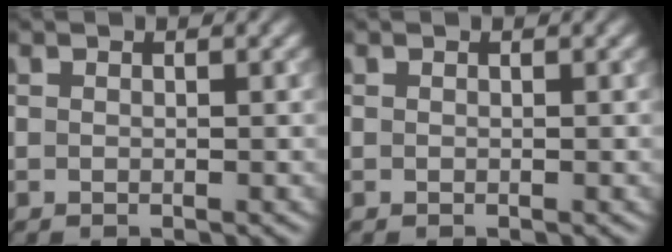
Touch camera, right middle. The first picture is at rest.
{"total": 0.0}